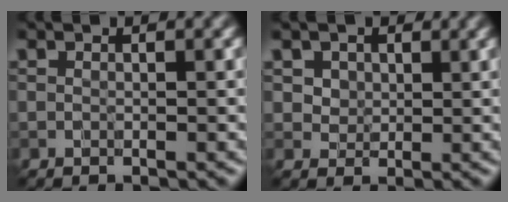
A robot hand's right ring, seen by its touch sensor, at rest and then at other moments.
{"total": 3.5, "force": [2.1, 2.5, 1.4], "torque": [-0.045, 0.002, 0.039]}